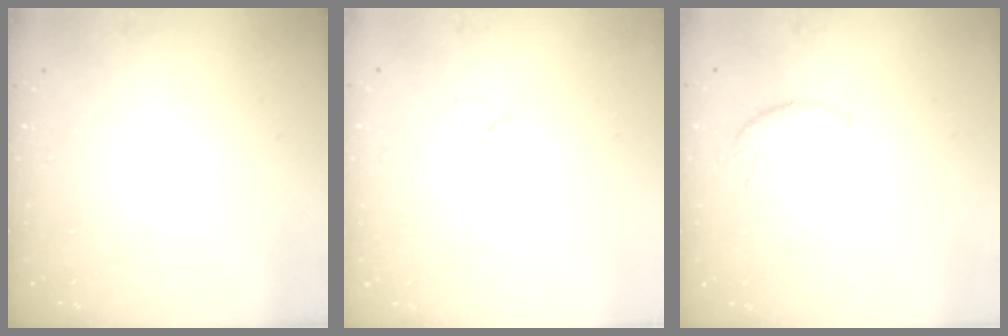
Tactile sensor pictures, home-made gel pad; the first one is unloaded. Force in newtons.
{"total": 3.5, "press": 3.5, "slide": 0.7}
{"total": 6.3, "press": 6.3, "slide": 0.1}